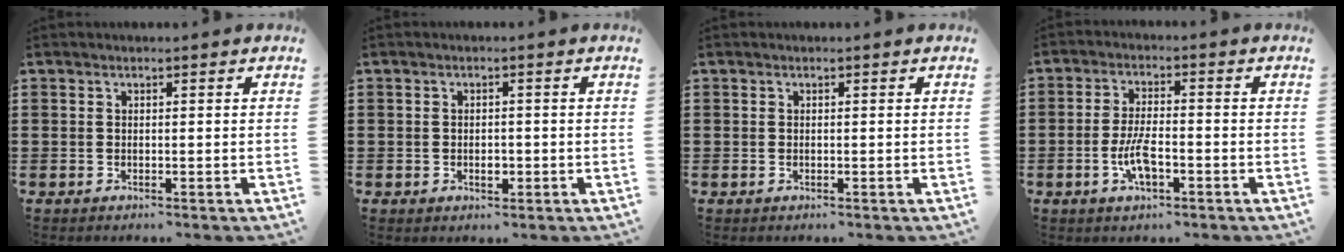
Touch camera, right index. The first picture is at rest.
{"total": 1.8, "force": [-0.4, 1.0, 1.4], "torque": [-0.028, -0.001, -0.008]}
{"total": 0.0}
{"total": 5.8, "force": [-1.9, 1.9, 5.1], "torque": [-0.115, -0.006, -0.039]}